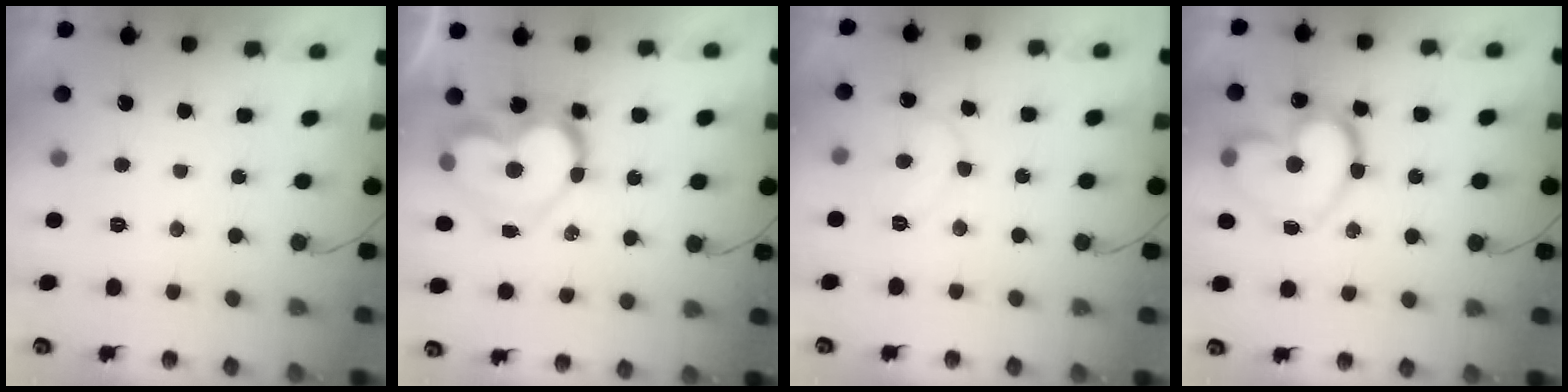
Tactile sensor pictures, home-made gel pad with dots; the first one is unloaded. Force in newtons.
{"total": 16.0, "press": 15.9, "slide": 1.4}
{"total": 7.6, "press": 7.6, "slide": 0.4}
{"total": 19.9, "press": 19.8, "slide": 1.8}